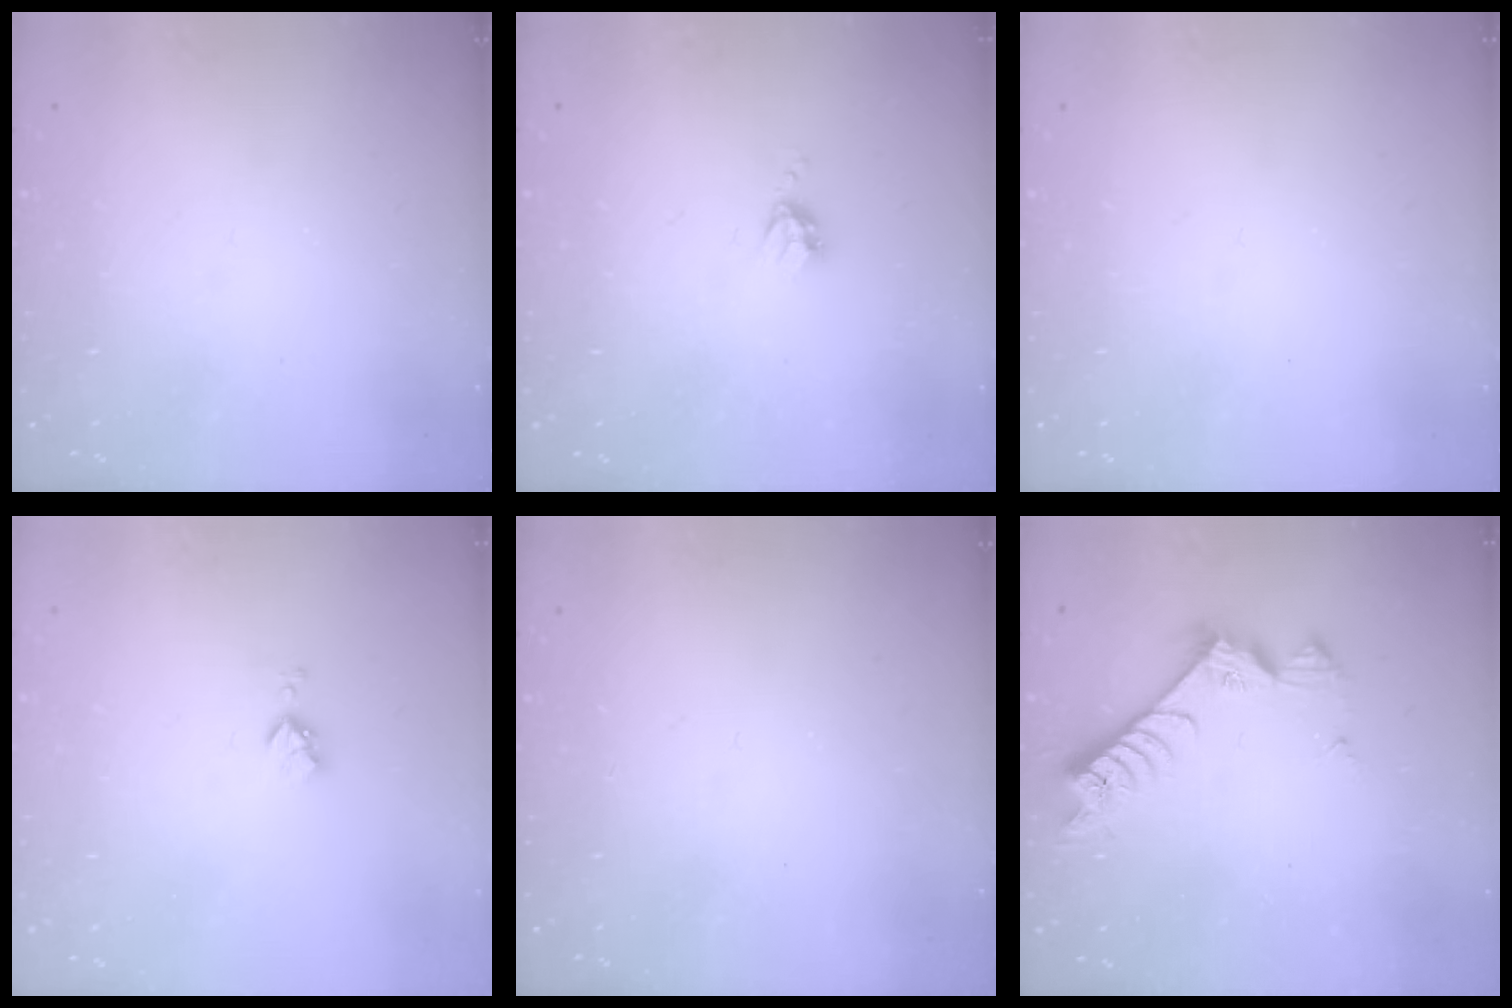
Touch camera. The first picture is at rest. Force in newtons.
{"total": 3.6, "press": 3.6, "slide": 0.4}
{"total": 0.0}
{"total": 4.3, "press": 4.3, "slide": 0.6}
{"total": 0.0}
{"total": 7.7, "press": 7.6, "slide": 1.2}